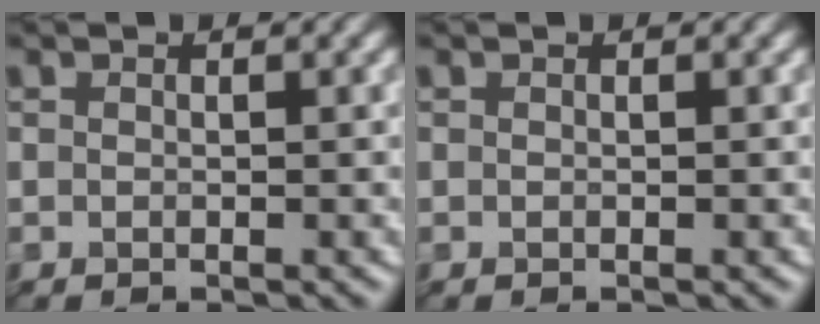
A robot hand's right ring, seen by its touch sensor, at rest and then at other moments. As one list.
[{"total": 0.0}]